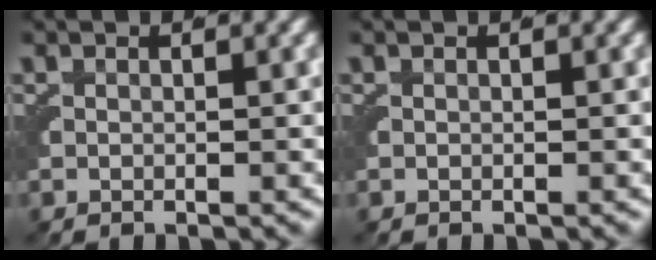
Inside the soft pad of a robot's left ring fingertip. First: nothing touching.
{"total": 0.0}